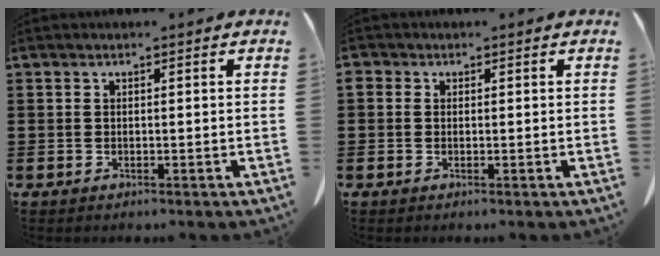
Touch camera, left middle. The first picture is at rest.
{"total": 0.8, "force": [-0.1, 0.8, 0.2], "torque": [-0.006, 0.006, -0.002]}